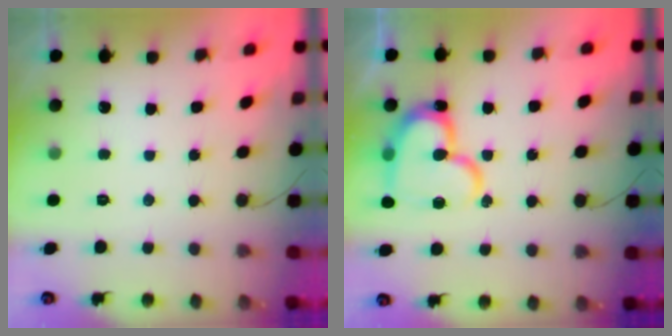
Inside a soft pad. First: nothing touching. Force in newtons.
{"total": 19.1, "press": 19.0, "slide": 1.9}